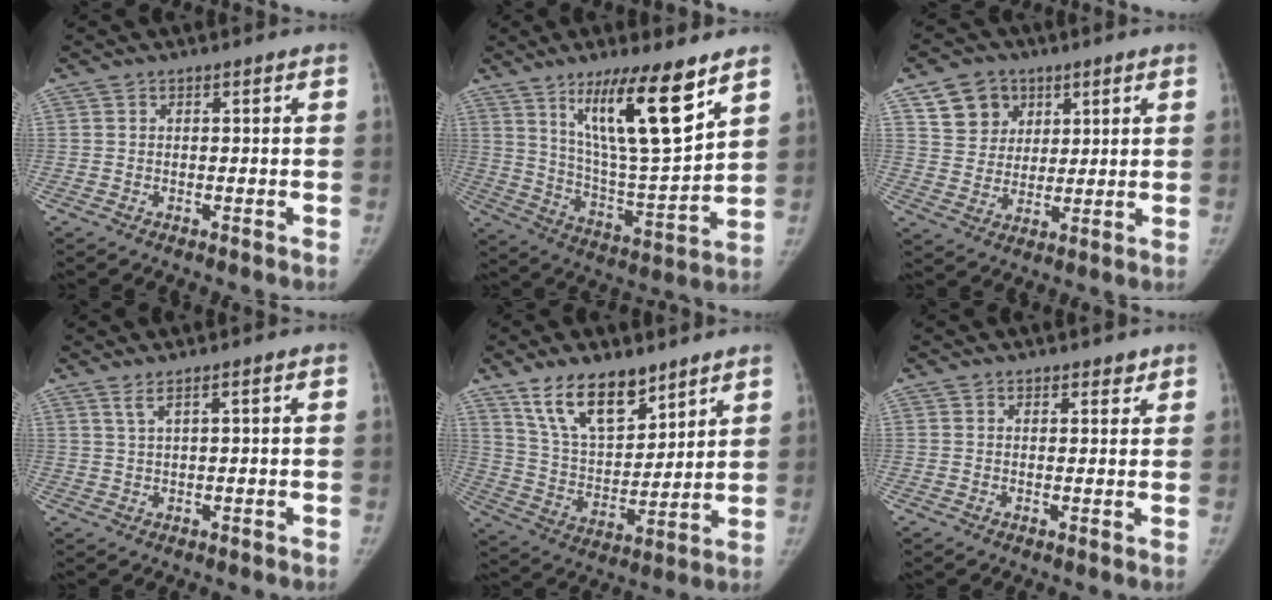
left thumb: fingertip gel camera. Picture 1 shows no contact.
{"total": 18.3, "force": [10.7, 3.3, 14.5], "torque": [-0.226, -0.066, 0.194]}
{"total": 9.1, "force": [4.5, 7.6, 2.3], "torque": [-0.003, -0.019, 0.082]}
{"total": 1.8, "force": [1.2, -0.1, 1.4], "torque": [-0.037, -0.004, 0.032]}
{"total": 14.8, "force": [10.3, 6.7, 8.3], "torque": [-0.109, -0.062, 0.199]}
{"total": 2.0, "force": [1.6, 1.1, 0.6], "torque": [0.010, -0.009, 0.018]}